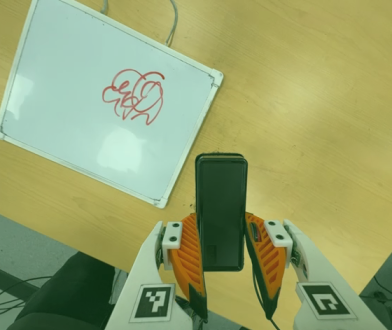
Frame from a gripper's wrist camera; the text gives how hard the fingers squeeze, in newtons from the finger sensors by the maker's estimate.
{"total": 5.0, "left": 3.4, "right": 6.7}